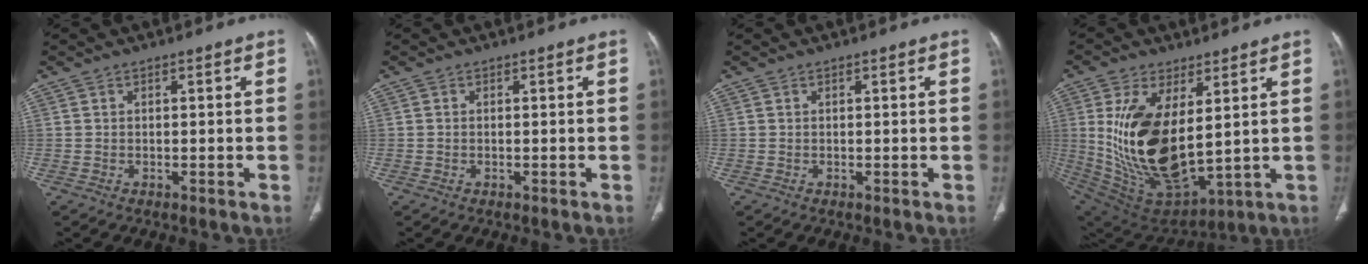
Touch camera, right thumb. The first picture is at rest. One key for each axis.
{"total": 0.0}
{"total": 0.0}
{"total": 20.6, "fx": 3.4, "fy": 10.1, "fz": 17.6, "tx": -0.336, "ty": -0.034, "tz": 0.090}